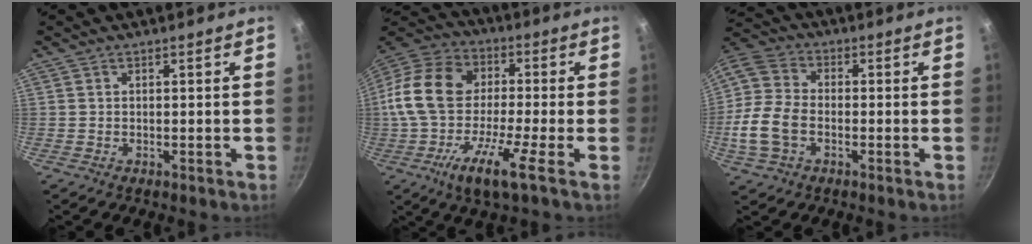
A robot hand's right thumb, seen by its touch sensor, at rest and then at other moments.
{"total": 16.9, "force": [-4.8, 7.0, 14.6], "torque": [-0.278, 0.031, -0.124]}
{"total": 11.7, "force": [-2.4, 8.0, 8.2], "torque": [-0.153, 0.017, -0.060]}